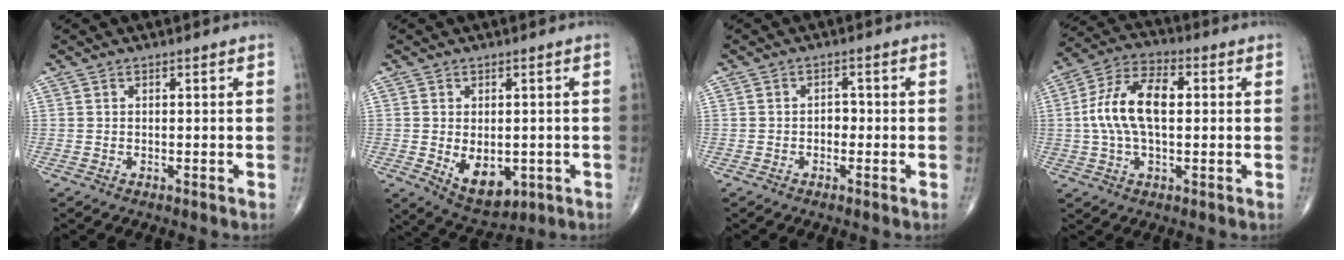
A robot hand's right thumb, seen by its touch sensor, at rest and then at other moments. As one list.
[{"total": 8.6, "force": [-1.8, 5.3, 6.5], "torque": [-0.081, -0.012, -0.010]}, {"total": 1.8, "force": [-0.6, 1.4, 1.1], "torque": [-0.002, 0.007, -0.014]}, {"total": 12.9, "force": [0.9, 6.7, 10.9], "torque": [-0.215, 0.026, 0.012]}]